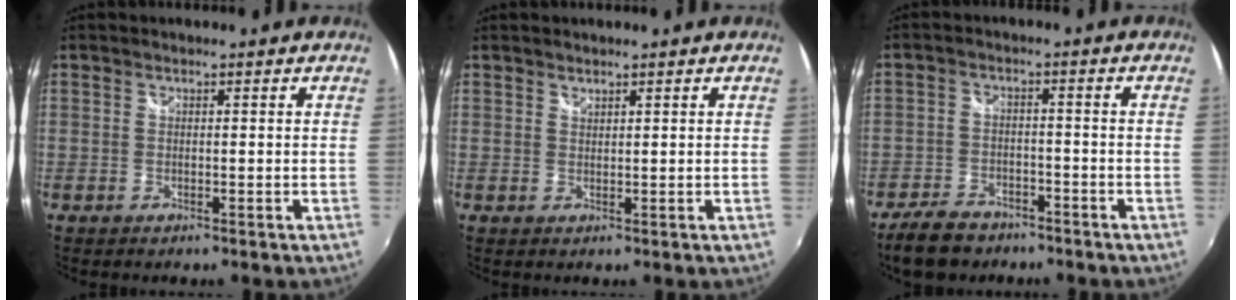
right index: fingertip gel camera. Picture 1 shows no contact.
{"total": 0.8, "force": [0.8, 0.2, 0.1], "torque": [-0.001, 0.001, 0.015]}
{"total": 9.0, "force": [-6.9, 4.7, 3.4], "torque": [-0.104, 0.000, -0.113]}